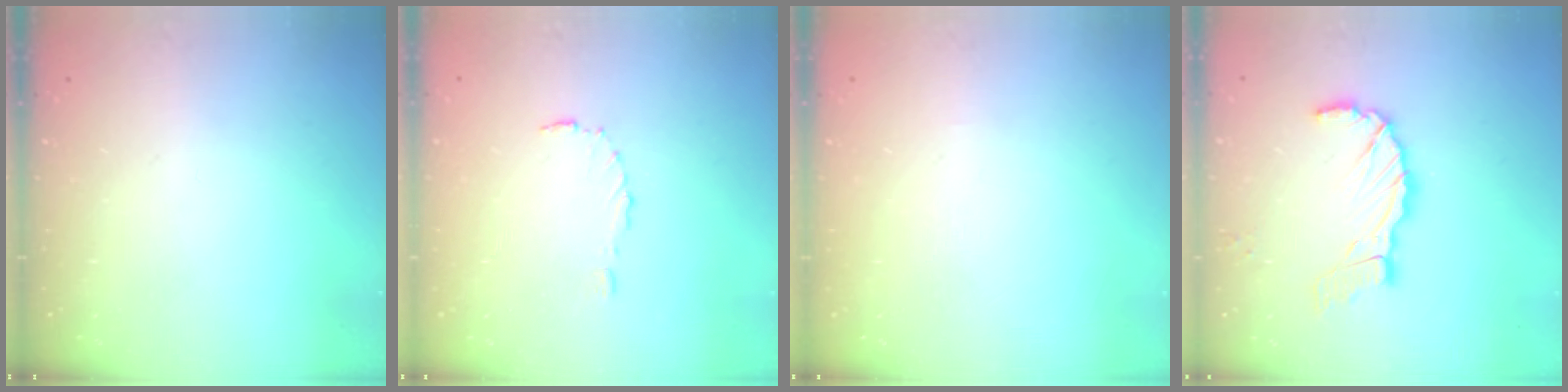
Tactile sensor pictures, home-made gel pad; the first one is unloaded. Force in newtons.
{"total": 3.1, "press": 3.1, "slide": 0.4}
{"total": 0.0}
{"total": 10.9, "press": 10.8, "slide": 1.2}